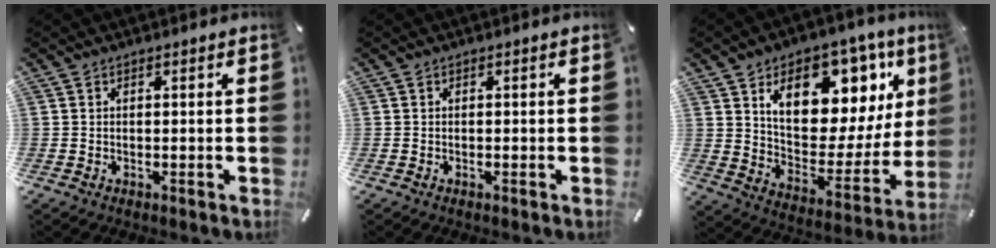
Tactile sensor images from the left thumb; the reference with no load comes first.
{"total": 0.0}
{"total": 18.4, "force": [10.2, 10.7, 11.0], "torque": [-0.162, -0.072, 0.170]}